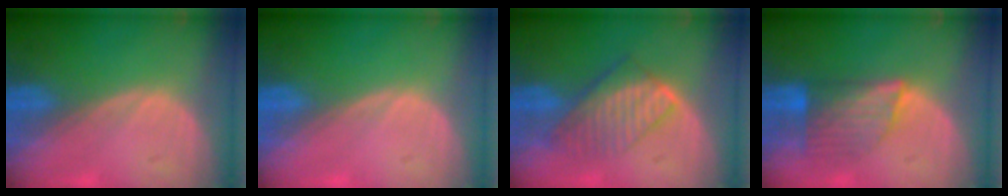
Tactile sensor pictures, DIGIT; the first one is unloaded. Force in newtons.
{"total": 0.0}
{"total": 7.1, "press": 6.5, "slide": 2.8}
{"total": 7.0, "press": 6.4, "slide": 2.8}